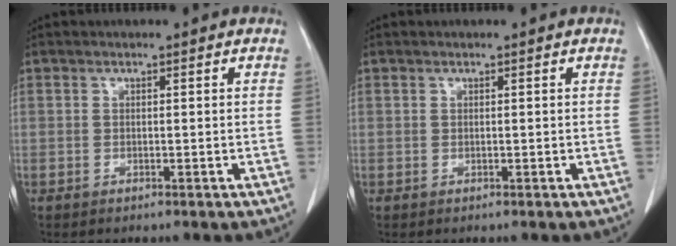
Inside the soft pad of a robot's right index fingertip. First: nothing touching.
{"total": 0.0}